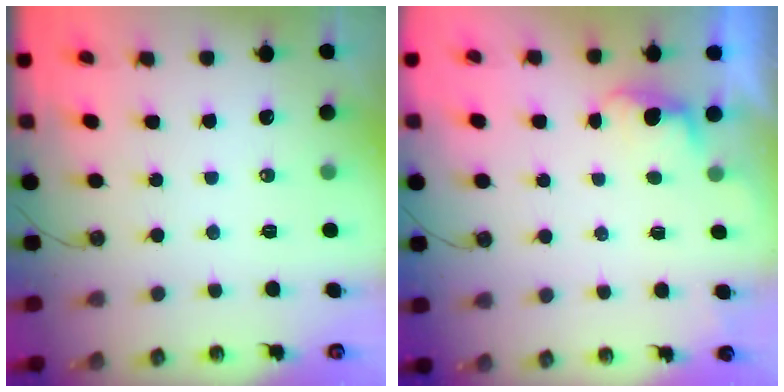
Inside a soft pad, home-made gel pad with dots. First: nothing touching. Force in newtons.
{"total": 1.3, "press": 1.0, "slide": 0.8}